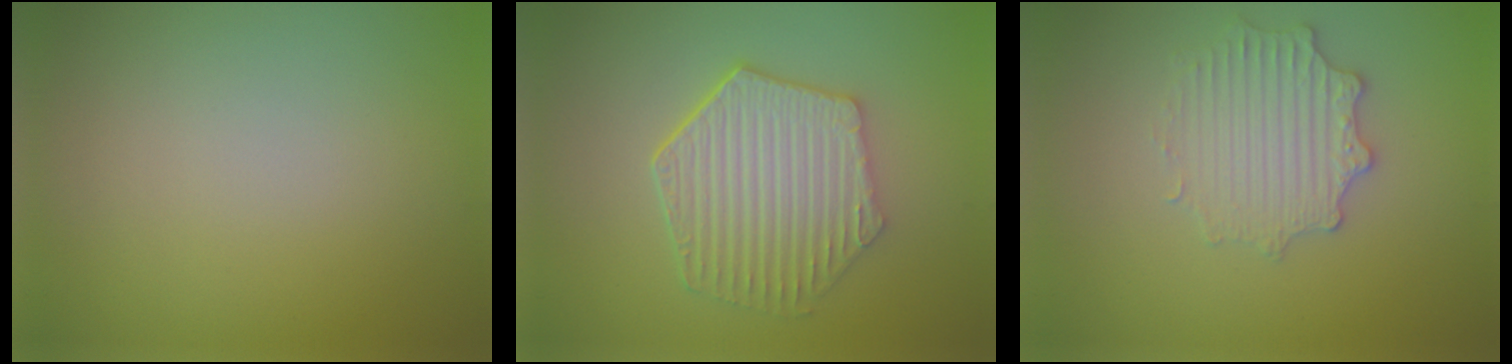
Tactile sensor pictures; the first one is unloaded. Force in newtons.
{"total": 6.0, "press": 4.7, "slide": 3.8}
{"total": 2.9, "press": 2.9, "slide": 0.6}